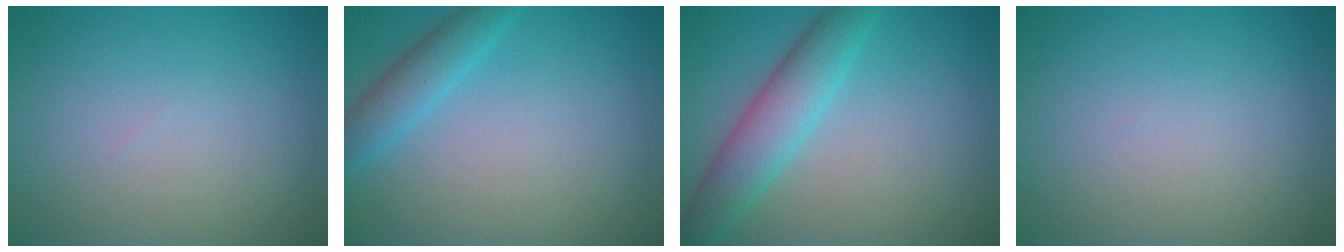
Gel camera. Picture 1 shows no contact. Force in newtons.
{"total": 2.9, "press": 2.9, "slide": 0.2}
{"total": 4.9, "press": 4.9, "slide": 0.1}
{"total": 0.0}